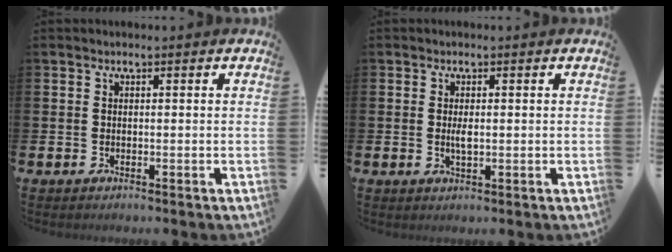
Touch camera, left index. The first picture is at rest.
{"total": 1.7, "force": [0.2, 0.6, 1.6], "torque": [-0.029, 0.001, 0.000]}